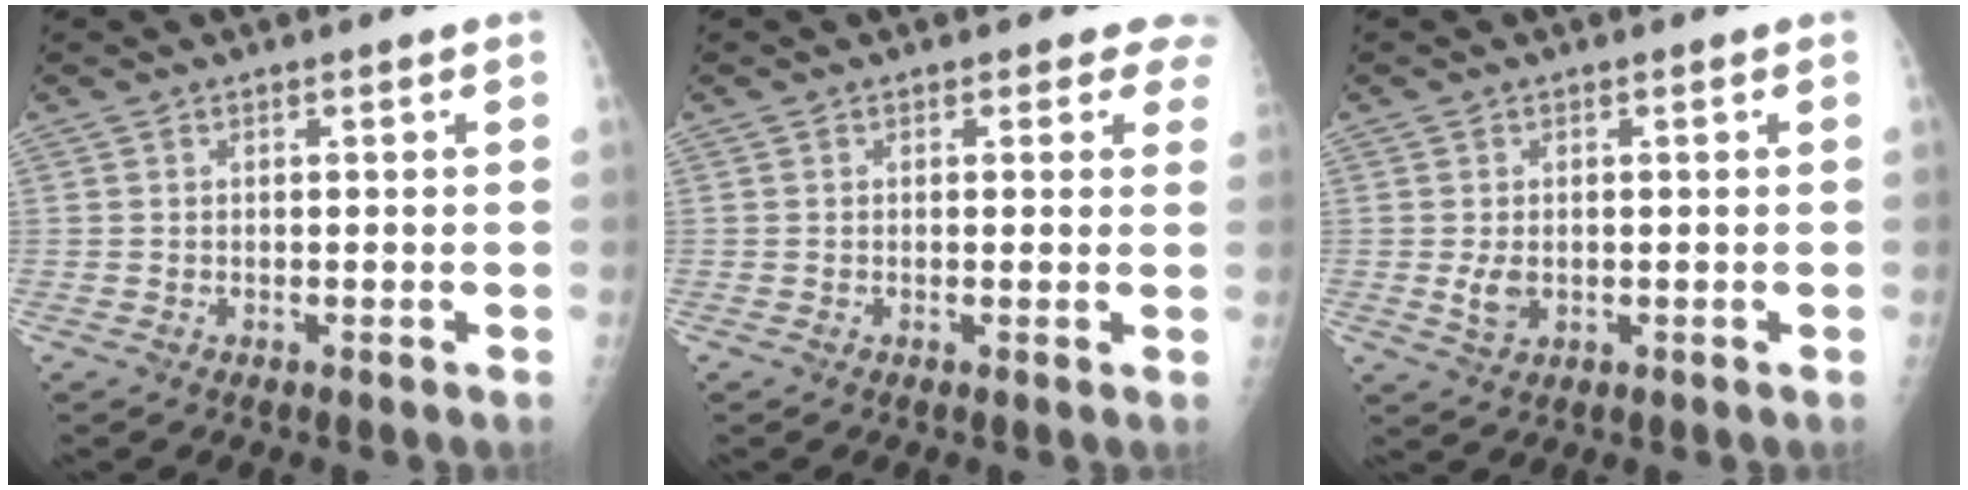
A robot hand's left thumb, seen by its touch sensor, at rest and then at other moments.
{"total": 3.4, "force": [2.9, 1.8, 0.5], "torque": [0.031, -0.012, 0.009]}
{"total": 2.9, "force": [-0.2, 2.0, 2.1], "torque": [-0.038, -0.006, 0.003]}